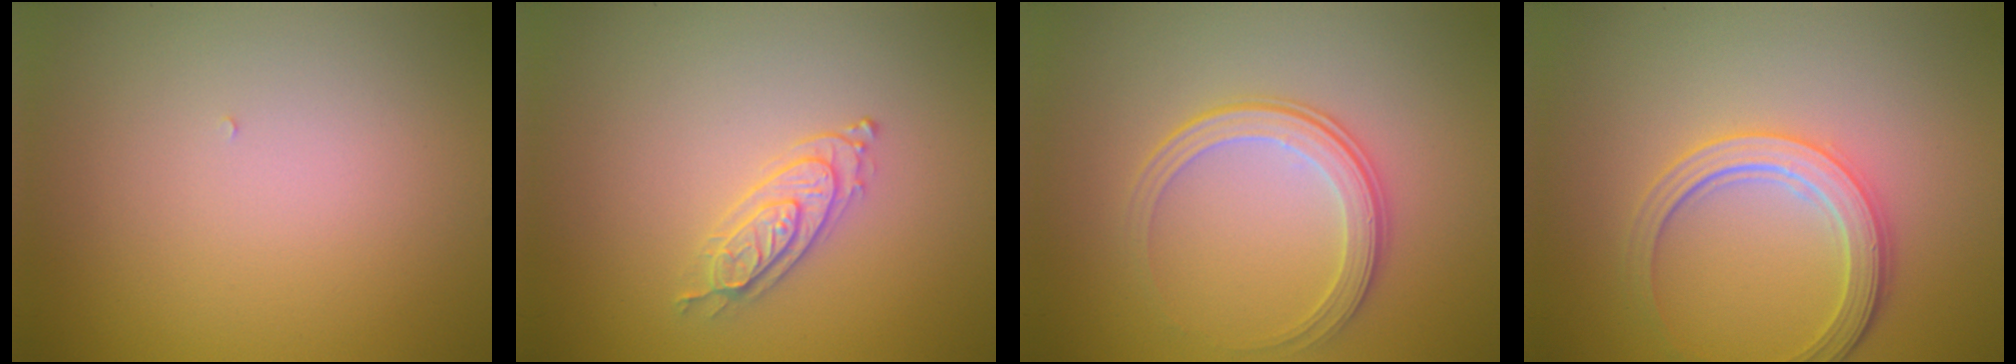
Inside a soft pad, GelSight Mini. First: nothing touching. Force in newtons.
{"total": 2.2, "press": 2.1, "slide": 0.7}
{"total": 3.3, "press": 2.8, "slide": 1.8}
{"total": 4.2, "press": 3.4, "slide": 2.4}